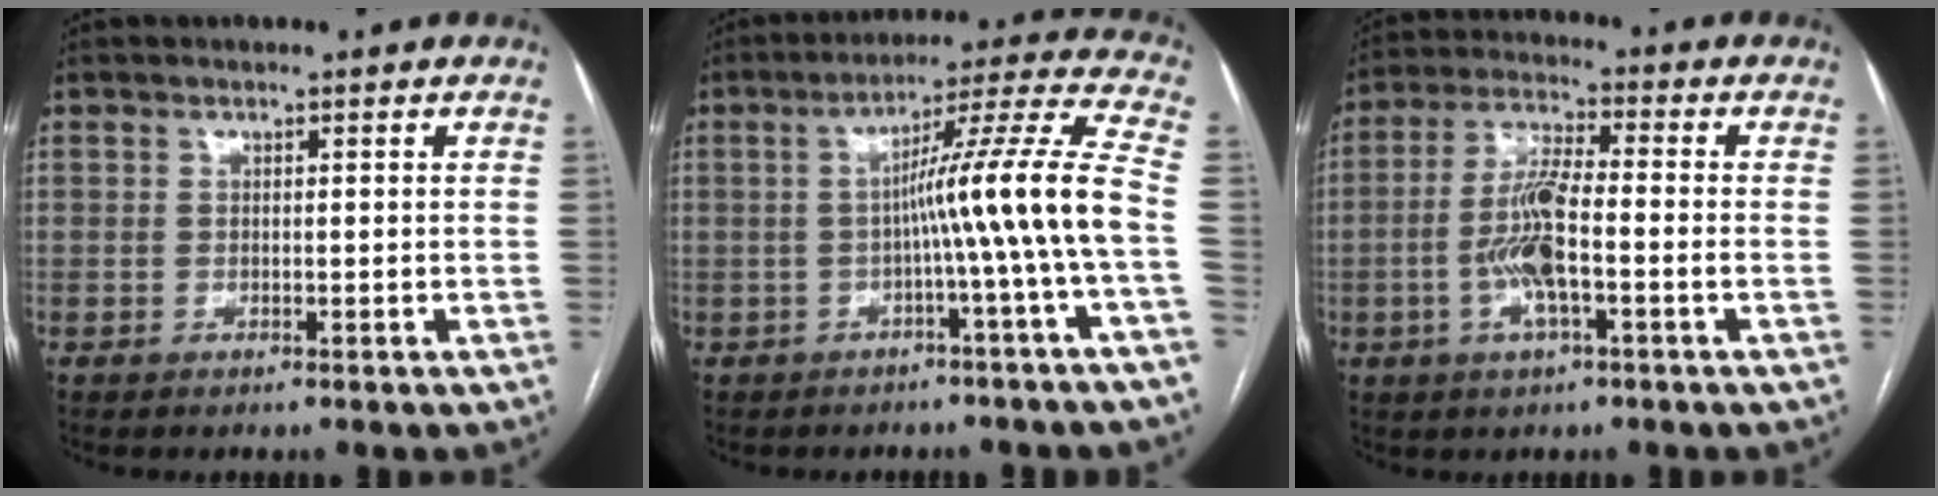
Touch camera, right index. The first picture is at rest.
{"total": 12.3, "force": [-2.5, -2.8, 11.7], "torque": [-0.171, 0.016, -0.040]}
{"total": 9.1, "force": [-2.1, 1.5, 8.8], "torque": [-0.178, 0.005, -0.044]}